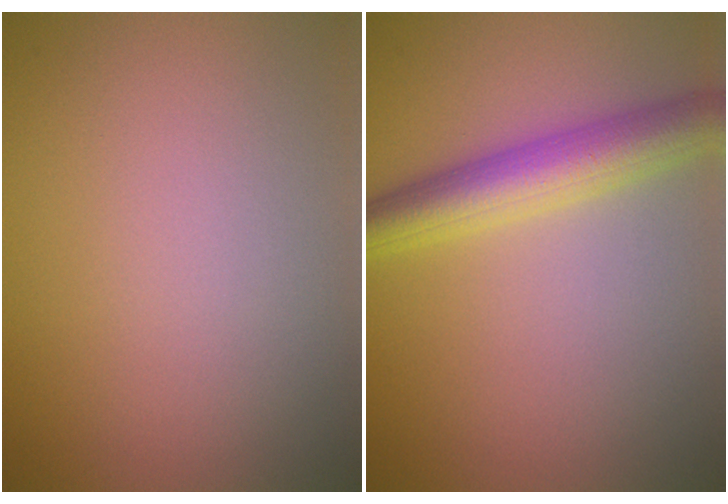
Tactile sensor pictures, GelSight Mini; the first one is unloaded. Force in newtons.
{"total": 5.1, "press": 5.1, "slide": 0.1}